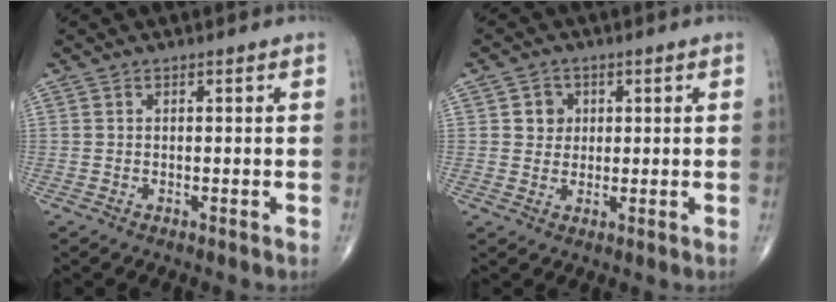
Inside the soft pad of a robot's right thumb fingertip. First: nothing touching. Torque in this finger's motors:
{"motor_torque": [-0.32, 0.29, 0.05, 0.00, 0.00]}